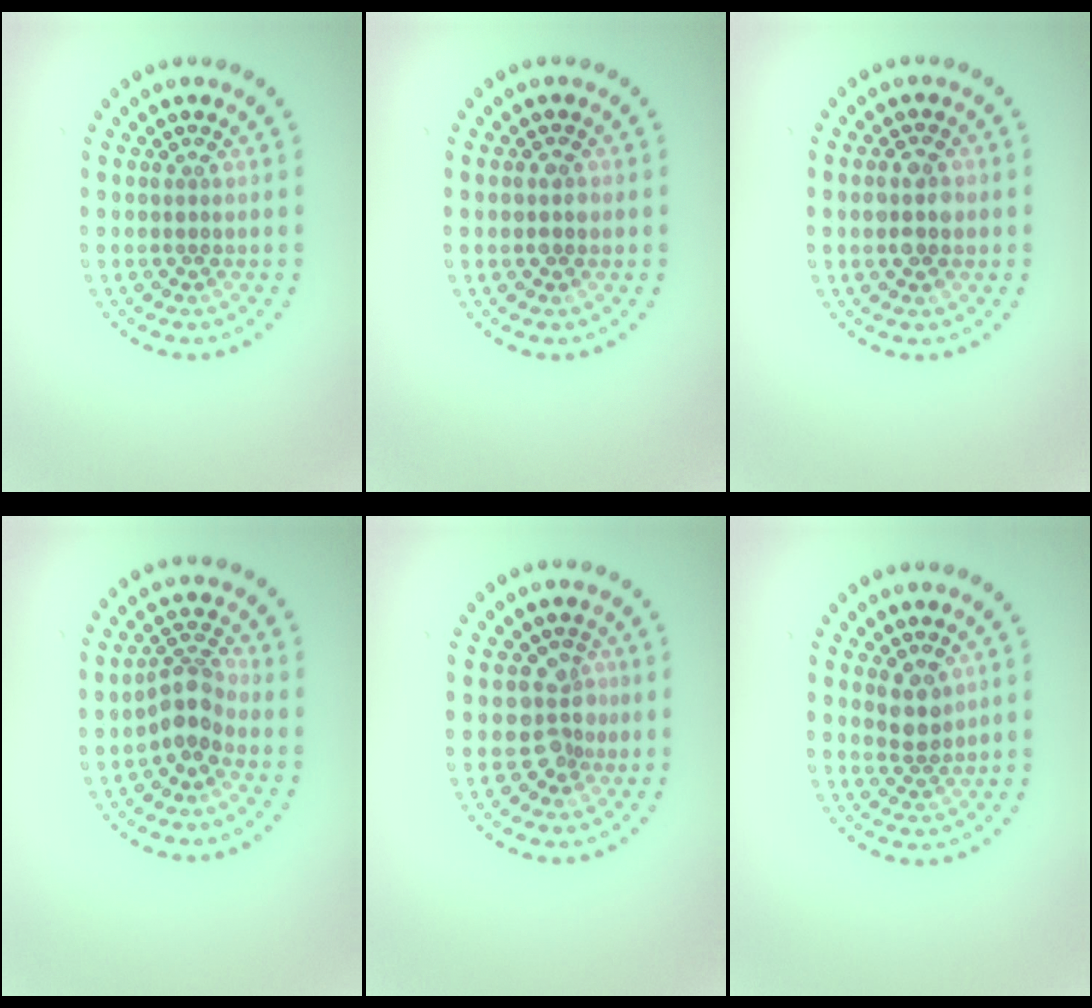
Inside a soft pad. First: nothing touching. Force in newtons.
{"total": 1.6, "press": 1.6, "slide": 0.1}
{"total": 2.4, "press": 2.4, "slide": 0.1}
{"total": 2.9, "press": 2.3, "slide": 1.8}
{"total": 2.4, "press": 2.0, "slide": 1.4}
{"total": 2.1, "press": 1.8, "slide": 1.2}